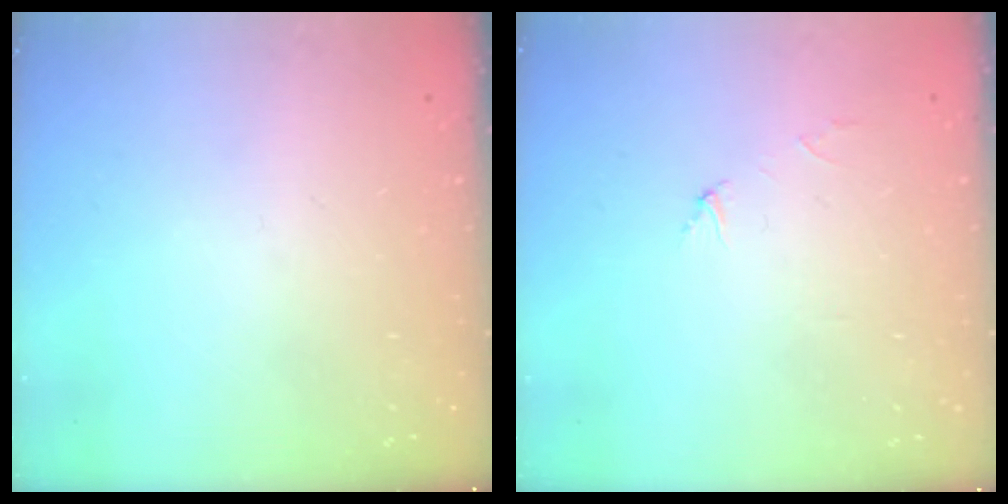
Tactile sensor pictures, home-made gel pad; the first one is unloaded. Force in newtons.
{"total": 2.9, "press": 2.9, "slide": 0.3}